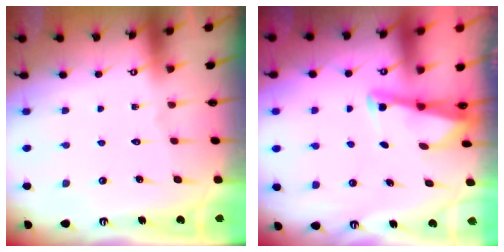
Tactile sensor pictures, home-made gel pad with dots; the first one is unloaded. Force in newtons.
{"total": 2.5, "press": 2.5, "slide": 0.1}